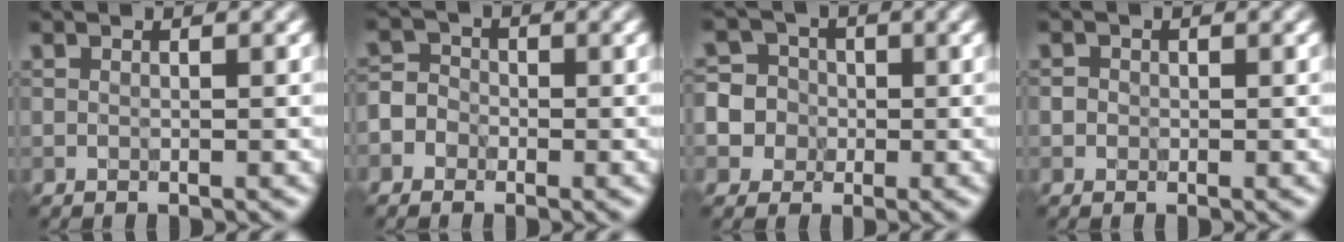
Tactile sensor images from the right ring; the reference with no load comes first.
{"total": 3.4, "force": [-1.6, 2.9, 0.9], "torque": [0.000, 0.011, -0.043]}
{"total": 8.3, "force": [-0.9, 8.0, 2.0], "torque": [-0.054, 0.014, -0.033]}
{"total": 1.0, "force": [0.1, 1.0, 0.3], "torque": [-0.003, -0.003, -0.003]}